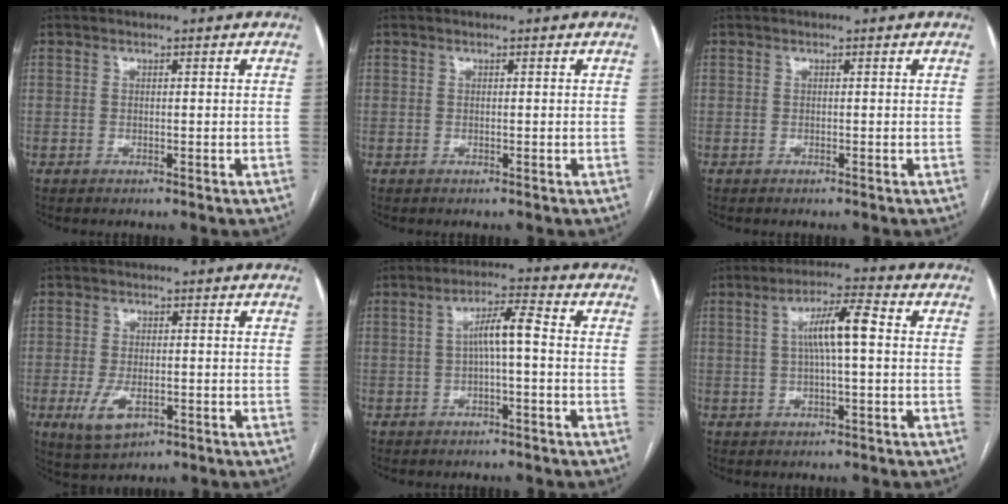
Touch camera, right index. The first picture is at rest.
{"total": 0.0}
{"total": 0.0}
{"total": 5.8, "force": [-2.3, 3.0, 4.4], "torque": [-0.091, -0.008, -0.032]}
{"total": 5.3, "force": [-0.2, 0.6, 5.2], "torque": [-0.089, 0.020, -0.003]}
{"total": 7.2, "force": [0.8, 0.8, 7.1], "torque": [-0.130, 0.019, 0.012]}